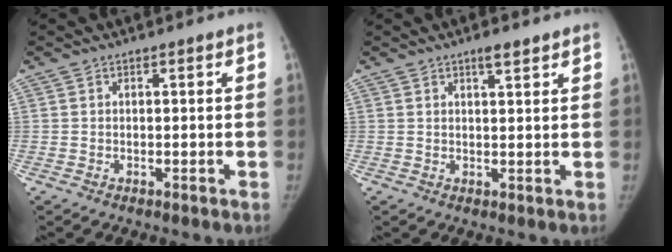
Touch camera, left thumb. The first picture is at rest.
{"total": 2.9, "force": [2.0, 0.7, 2.0], "torque": [-0.021, -0.012, 0.031]}